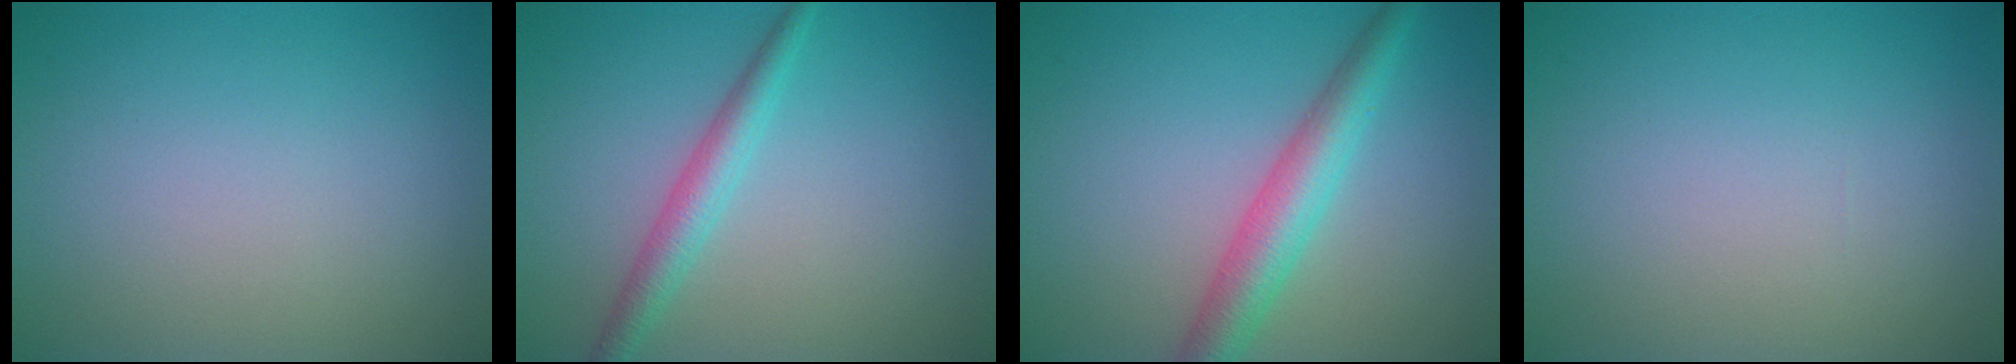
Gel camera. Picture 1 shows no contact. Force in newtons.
{"total": 2.6, "press": 2.6, "slide": 0.0}
{"total": 4.4, "press": 4.4, "slide": 0.1}
{"total": 0.0}